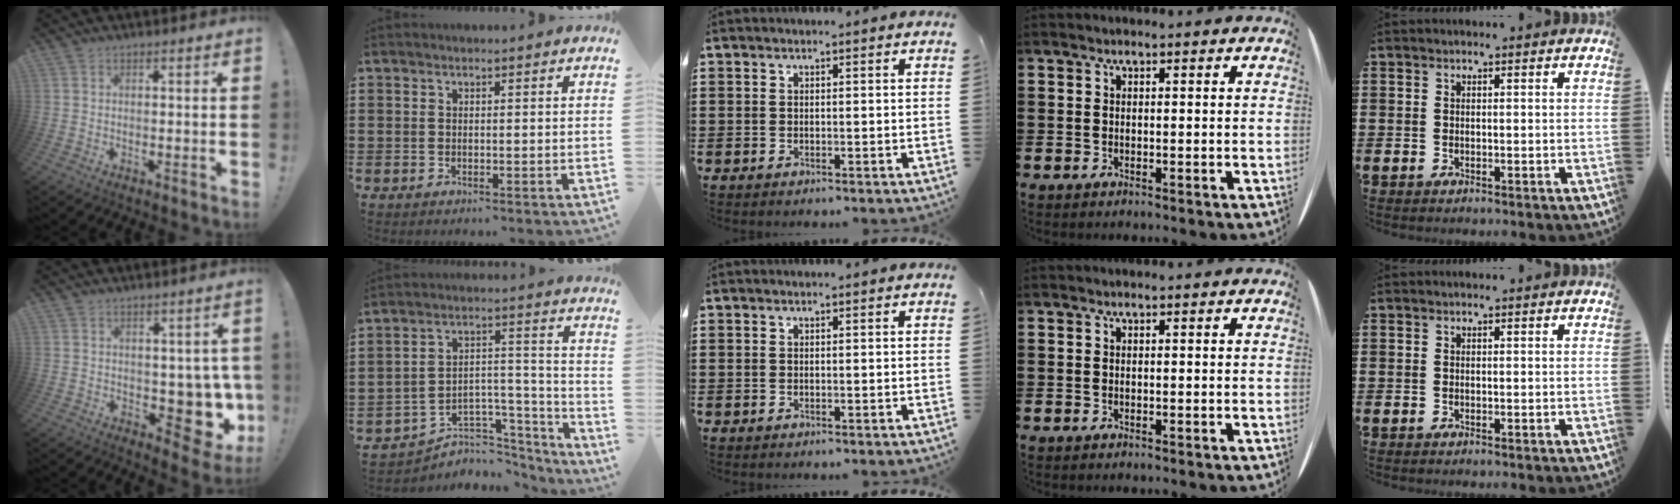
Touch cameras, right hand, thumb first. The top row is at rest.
{"thumb": {"total": 8.1, "force": [1.1, 6.0, 5.3], "torque": [-0.043, -0.020, 0.036]}, "index": {"total": 4.9, "force": [-3.7, 3.1, 0.8], "torque": [-0.024, 0.003, -0.071]}}